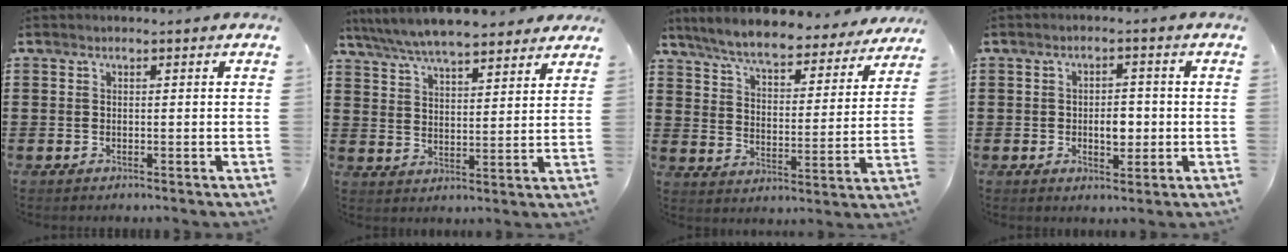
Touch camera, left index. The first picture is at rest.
{"total": 7.1, "force": [6.6, 1.0, 2.3], "torque": [-0.071, -0.022, 0.119]}
{"total": 7.1, "force": [6.6, 0.6, 2.6], "torque": [-0.081, -0.039, 0.113]}
{"total": 4.0, "force": [-0.5, 2.2, 3.3], "torque": [-0.049, -0.003, -0.015]}